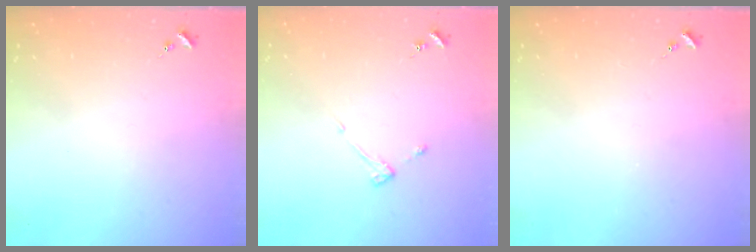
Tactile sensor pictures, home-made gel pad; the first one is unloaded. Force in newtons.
{"total": 2.9, "press": 2.9, "slide": 0.5}
{"total": 0.0}